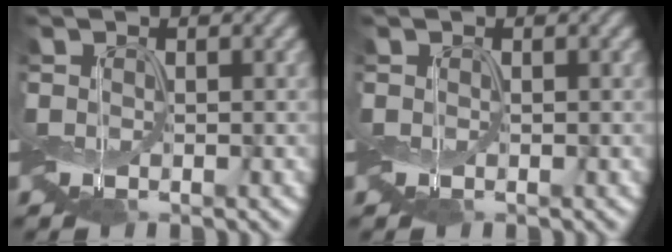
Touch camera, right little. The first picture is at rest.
{"total": 0.0}